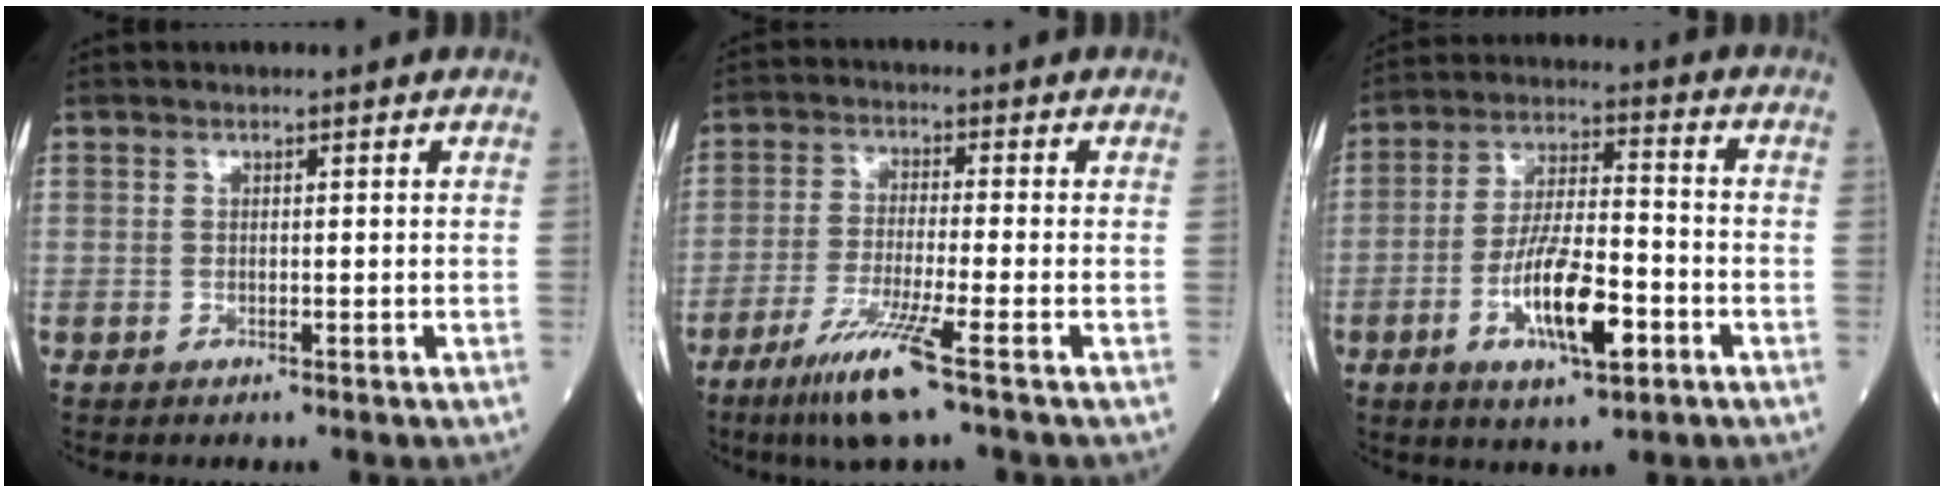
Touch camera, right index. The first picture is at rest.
{"total": 8.6, "force": [-5.0, -0.7, 7.0], "torque": [-0.140, -0.028, -0.096]}
{"total": 12.2, "force": [-4.6, 3.1, 10.9], "torque": [-0.205, -0.004, -0.079]}